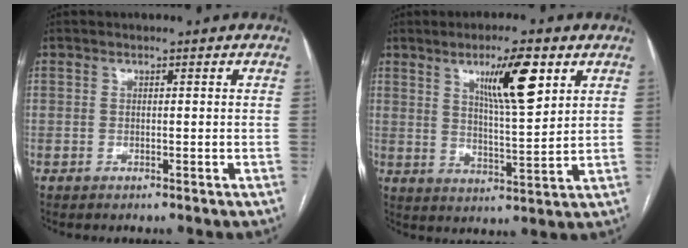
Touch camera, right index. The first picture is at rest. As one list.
[{"total": 10.0, "force": [4.9, 1.3, 8.6], "torque": [-0.147, -0.003, 0.082]}]